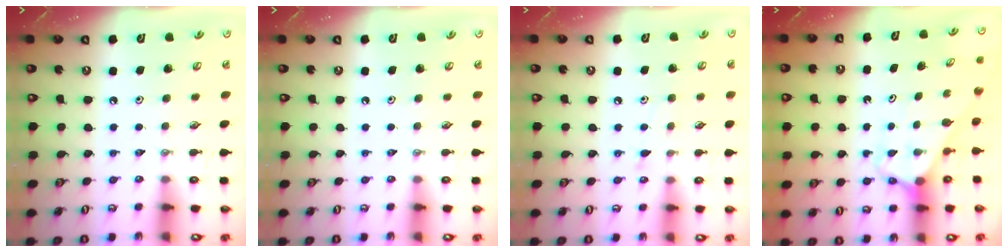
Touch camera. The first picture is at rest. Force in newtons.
{"total": 0.0}
{"total": 5.3, "press": 5.2, "slide": 0.7}
{"total": 2.9, "press": 2.9, "slide": 0.2}